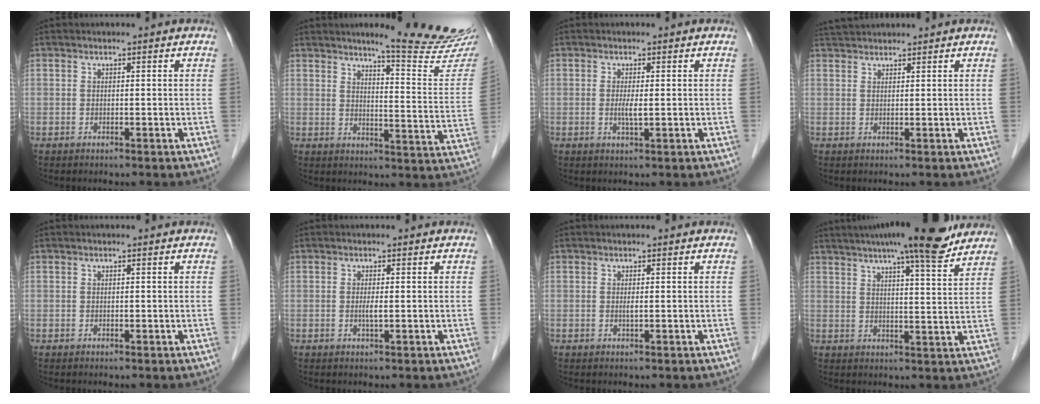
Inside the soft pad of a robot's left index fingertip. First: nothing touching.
{"total": 15.8, "force": [14.1, -0.2, 7.2], "torque": [-0.088, -0.083, 0.167]}
{"total": 1.9, "force": [-0.1, 0.1, 1.9], "torque": [-0.043, -0.006, -0.001]}
{"total": 3.5, "force": [3.4, 0.3, 0.8], "torque": [-0.018, 0.030, 0.065]}
{"total": 0.0}
{"total": 1.3, "force": [-0.1, 0.0, 1.3], "torque": [-0.028, -0.004, -0.003]}
{"total": 0.7, "force": [0.0, 0.0, 0.7], "torque": [-0.016, -0.005, 0.000]}
{"total": 15.6, "force": [12.6, 1.5, 9.1], "torque": [-0.133, 0.013, 0.169]}